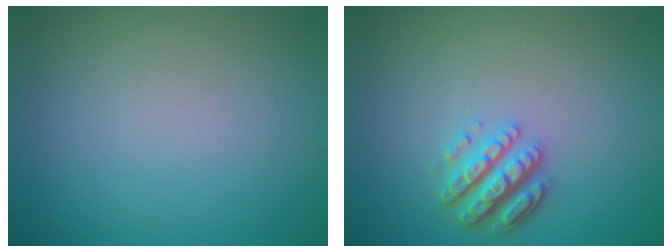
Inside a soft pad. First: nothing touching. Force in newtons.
{"total": 3.8, "press": 3.0, "slide": 2.2}